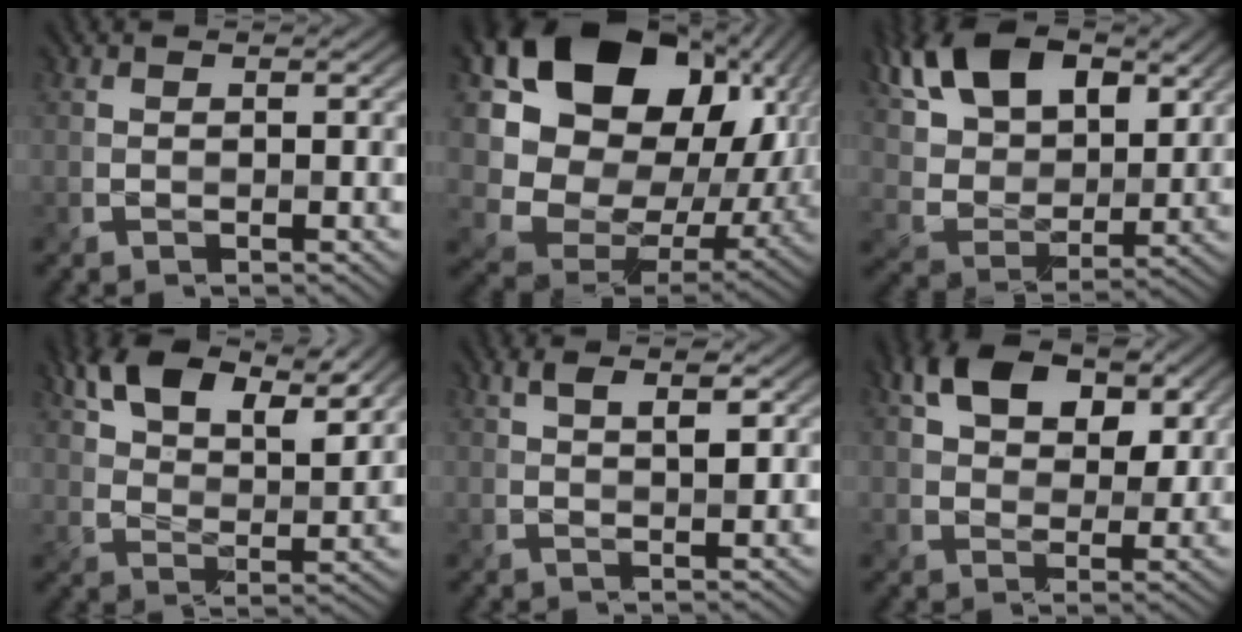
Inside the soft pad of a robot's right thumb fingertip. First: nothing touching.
{"total": 19.6, "force": [4.2, 14.8, 12.1], "torque": [-0.227, -0.047, 0.126]}
{"total": 13.3, "force": [6.3, 7.7, 8.8], "torque": [-0.185, 0.004, 0.108]}
{"total": 10.5, "force": [6.4, 5.3, 6.4], "torque": [-0.132, 0.002, 0.119]}
{"total": 3.0, "force": [1.1, 1.2, 2.6], "torque": [-0.045, 0.002, 0.018]}
{"total": 8.9, "force": [3.4, 5.8, 5.8], "torque": [-0.118, 0.007, 0.053]}